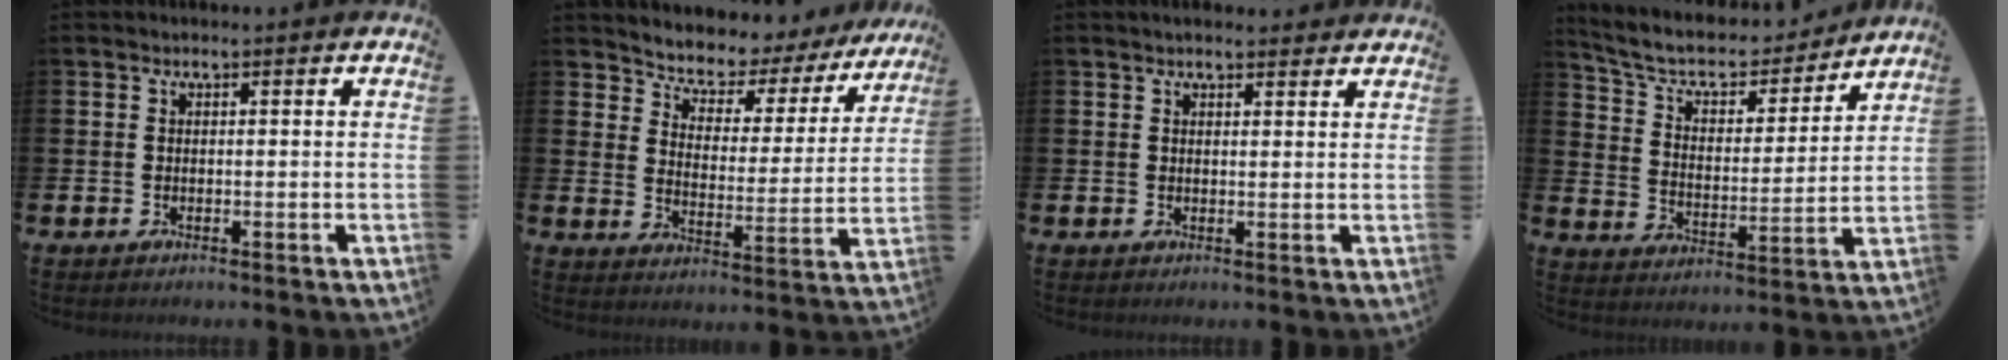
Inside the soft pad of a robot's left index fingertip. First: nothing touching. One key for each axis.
{"total": 5.5, "fx": 5.2, "fy": 1.9, "fz": 0.4, "tx": -0.042, "ty": -0.045, "tz": 0.084}
{"total": 2.1, "fx": 2.0, "fy": 0.5, "fz": 0.3, "tx": -0.003, "ty": -0.005, "tz": 0.036}
{"total": 8.0, "fx": 7.2, "fy": 2.7, "fz": 2.4, "tx": -0.077, "ty": -0.051, "tz": 0.121}